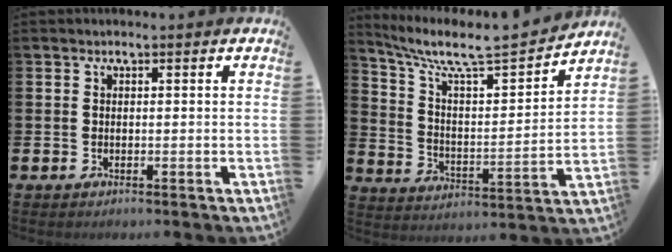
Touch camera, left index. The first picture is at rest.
{"total": 8.5, "force": [7.4, 1.2, 3.9], "torque": [-0.098, -0.062, 0.119]}